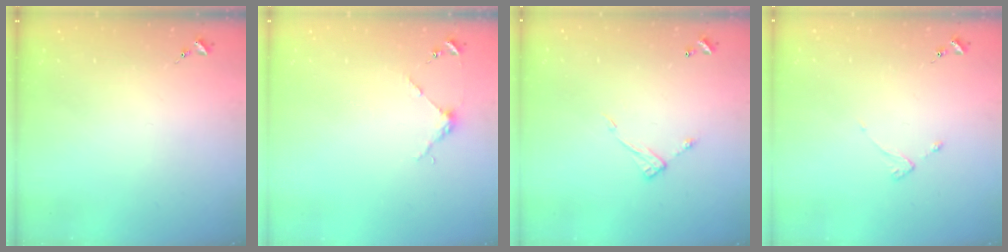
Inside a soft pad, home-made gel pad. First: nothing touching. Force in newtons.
{"total": 3.7, "press": 3.7, "slide": 0.3}
{"total": 7.5, "press": 7.5, "slide": 0.2}
{"total": 2.2, "press": 2.1, "slide": 0.4}